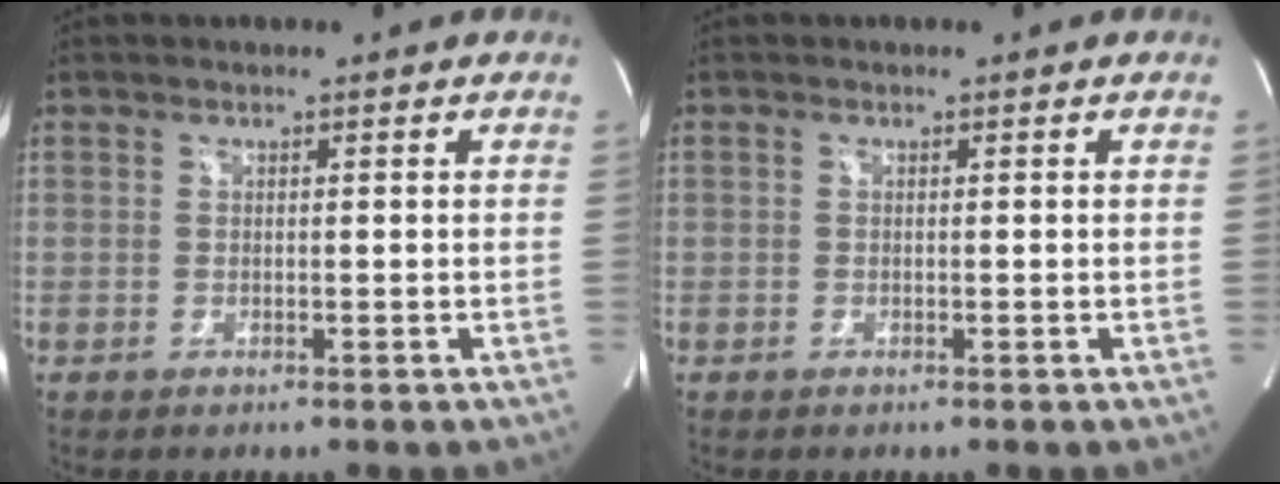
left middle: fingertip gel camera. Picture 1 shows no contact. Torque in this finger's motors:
{"motor_torque": [0.00, 0.00, 0.00, 0.00]}